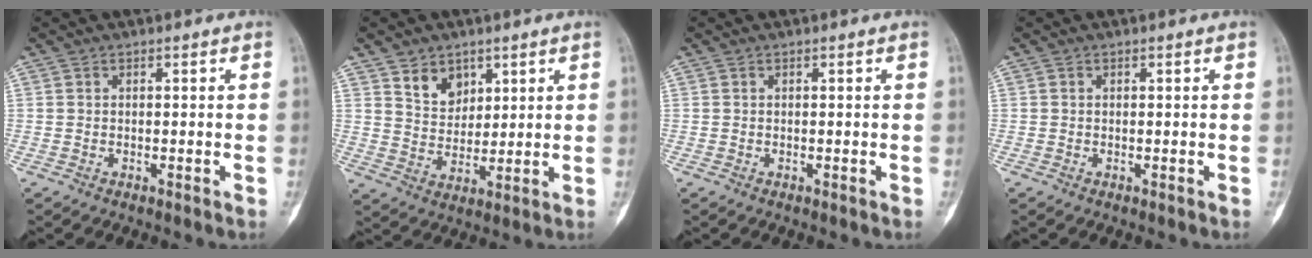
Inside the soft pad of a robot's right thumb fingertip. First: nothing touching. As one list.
[{"total": 6.7, "force": [3.9, 4.8, 2.7], "torque": [-0.020, -0.029, 0.077]}, {"total": 0.0}, {"total": 0.0}]